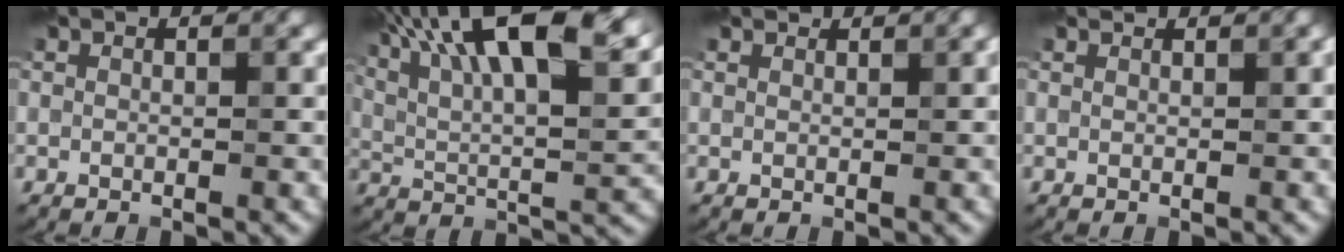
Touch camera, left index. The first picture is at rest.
{"total": 15.0, "force": [8.2, 4.9, 11.6], "torque": [-0.179, 0.023, 0.121]}
{"total": 1.7, "force": [1.5, 0.4, 0.5], "torque": [-0.014, 0.000, 0.018]}
{"total": 1.5, "force": [1.4, 0.2, 0.4], "torque": [-0.014, -0.001, 0.017]}